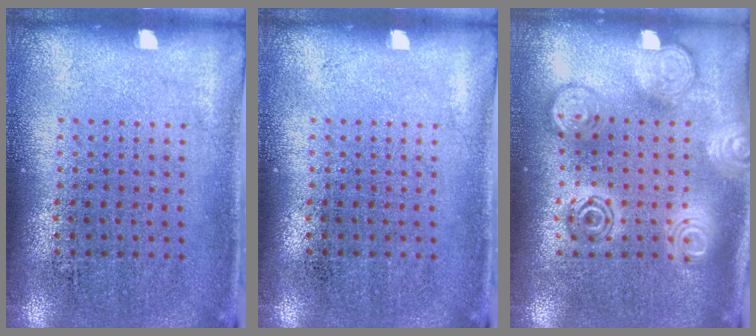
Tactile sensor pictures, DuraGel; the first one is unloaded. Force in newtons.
{"total": 0.0}
{"total": 3.0, "press": 3.0, "slide": 0.4}